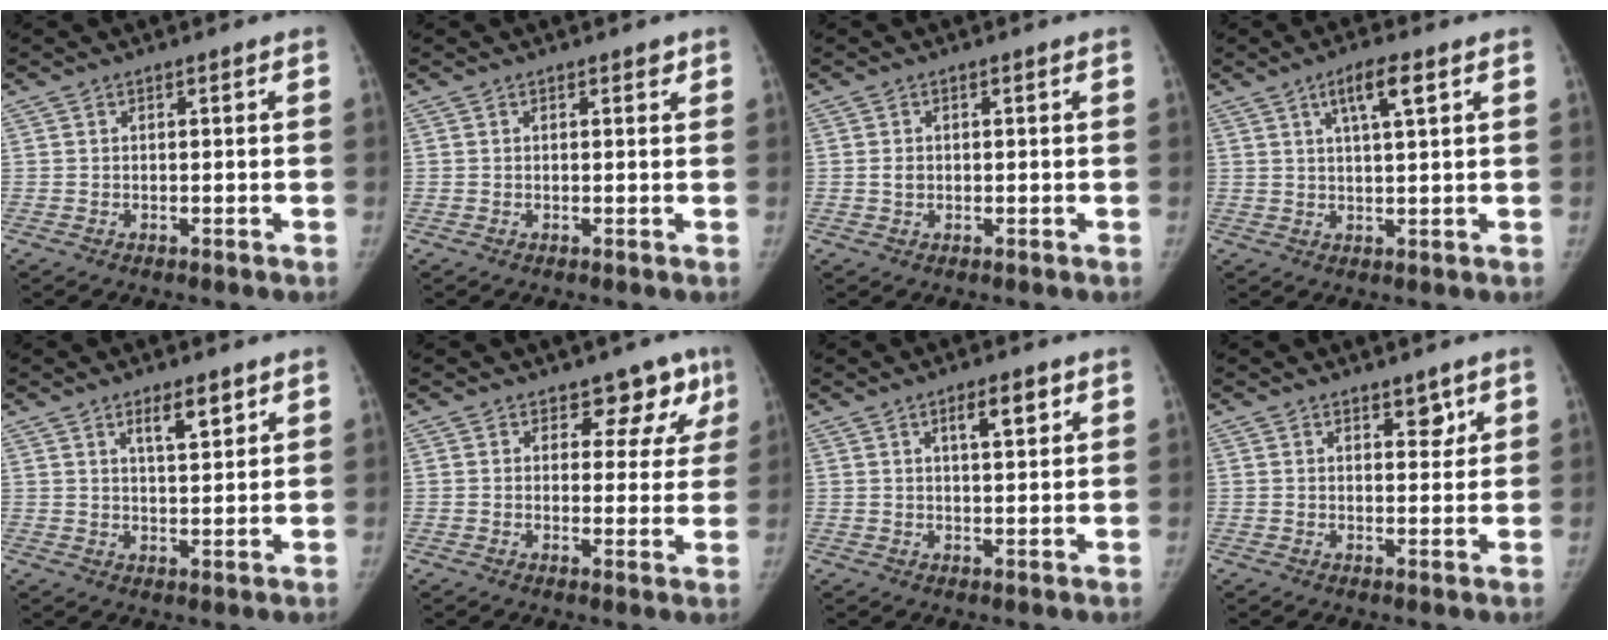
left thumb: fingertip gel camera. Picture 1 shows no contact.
{"total": 0.9, "force": [0.6, 0.4, 0.4], "torque": [0.001, -0.003, 0.005]}
{"total": 1.4, "force": [0.0, 1.1, 0.8], "torque": [-0.013, 0.001, 0.001]}
{"total": 5.7, "force": [2.7, 1.1, 5.0], "torque": [-0.087, -0.003, 0.047]}
{"total": 5.5, "force": [3.2, 1.8, 4.0], "torque": [-0.054, -0.022, 0.055]}
{"total": 7.1, "force": [4.7, 4.7, 2.6], "torque": [0.010, -0.024, 0.046]}
{"total": 4.9, "force": [2.5, 1.6, 3.9], "torque": [-0.053, -0.011, 0.040]}
{"total": 3.0, "force": [1.9, 1.7, 1.6], "torque": [0.001, -0.011, 0.028]}